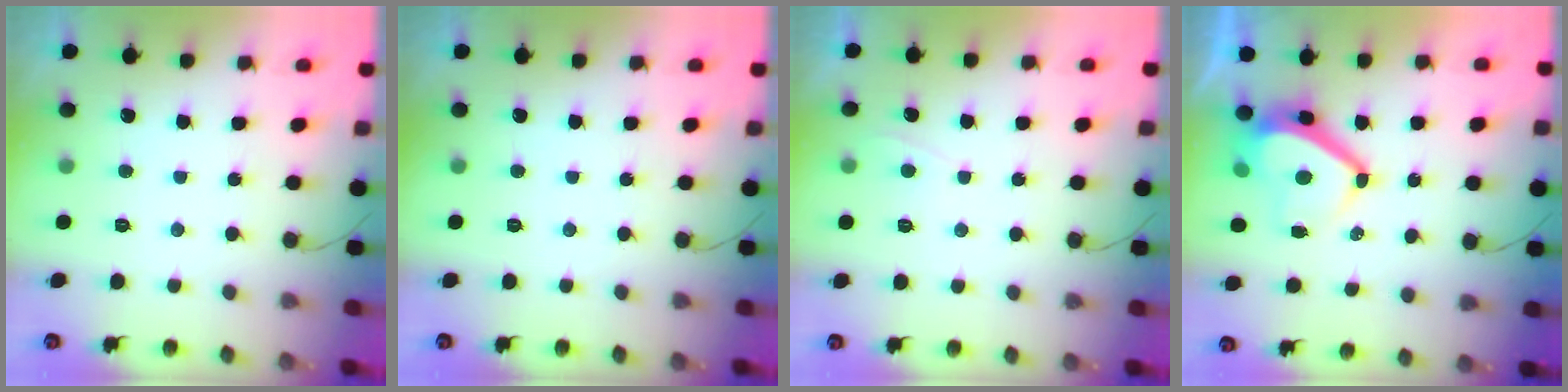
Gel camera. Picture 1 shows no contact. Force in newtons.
{"total": 0.0}
{"total": 2.3, "press": 2.3, "slide": 0.2}
{"total": 9.9, "press": 9.8, "slide": 1.2}